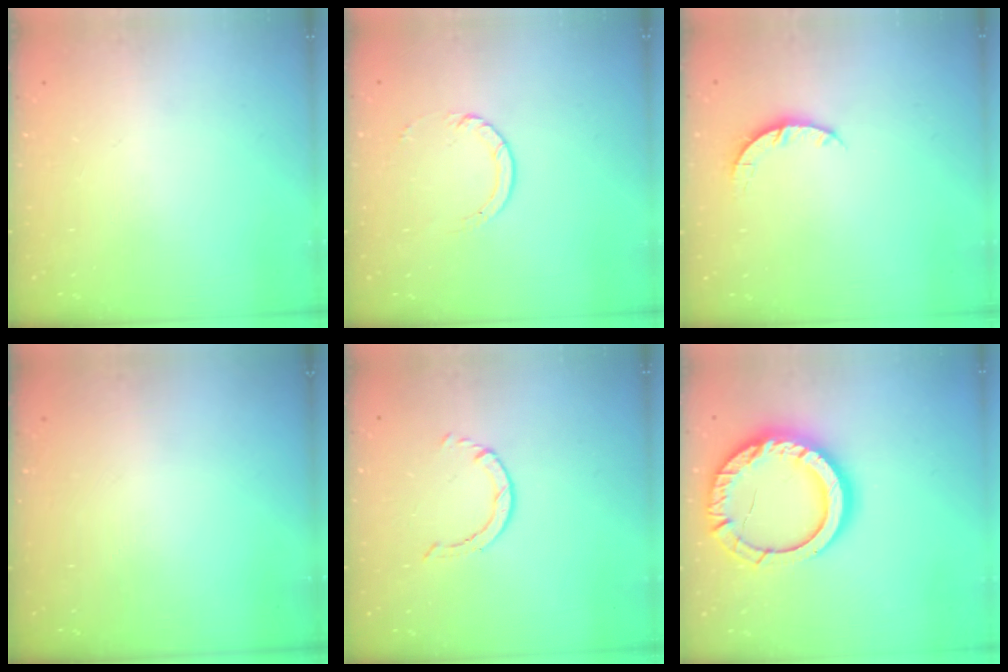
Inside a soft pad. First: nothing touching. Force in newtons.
{"total": 3.0, "press": 2.9, "slide": 0.4}
{"total": 3.5, "press": 3.5, "slide": 0.4}
{"total": 0.0}
{"total": 0.6, "press": 0.6, "slide": 0.1}
{"total": 19.7, "press": 19.6, "slide": 1.7}